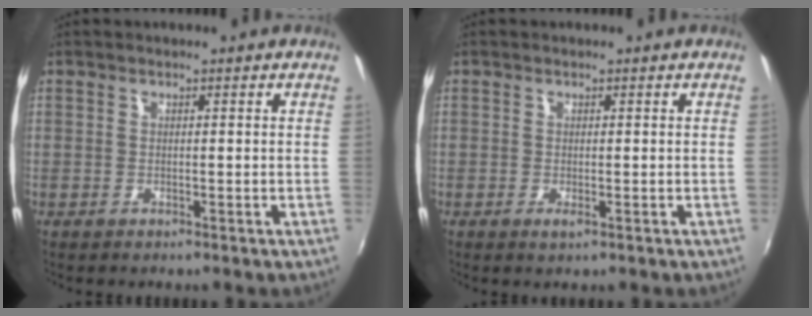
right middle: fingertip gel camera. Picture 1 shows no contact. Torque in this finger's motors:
{"motor_torque": [0.17, -0.37, -0.03, 0.00]}